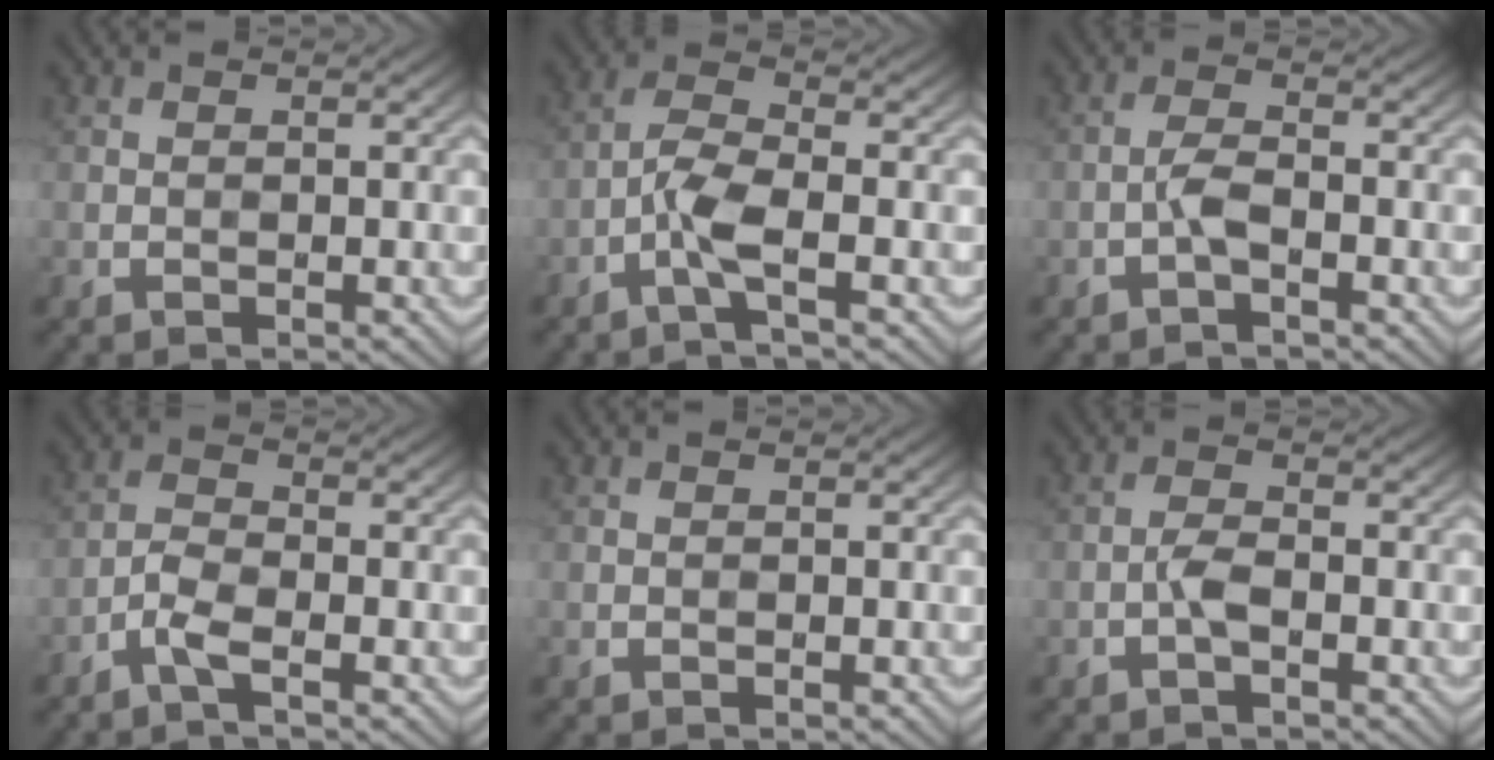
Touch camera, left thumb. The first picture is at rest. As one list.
[{"total": 4.3, "force": [-2.0, 0.9, 3.7], "torque": [-0.083, 0.007, -0.053]}, {"total": 2.4, "force": [-1.1, 0.7, 2.1], "torque": [-0.048, 0.006, -0.028]}, {"total": 3.0, "force": [-2.0, 0.7, 2.1], "torque": [-0.055, 0.001, -0.051]}, {"total": 0.0}, {"total": 2.2, "force": [-0.9, 0.7, 1.9], "torque": [-0.043, 0.004, -0.023]}]